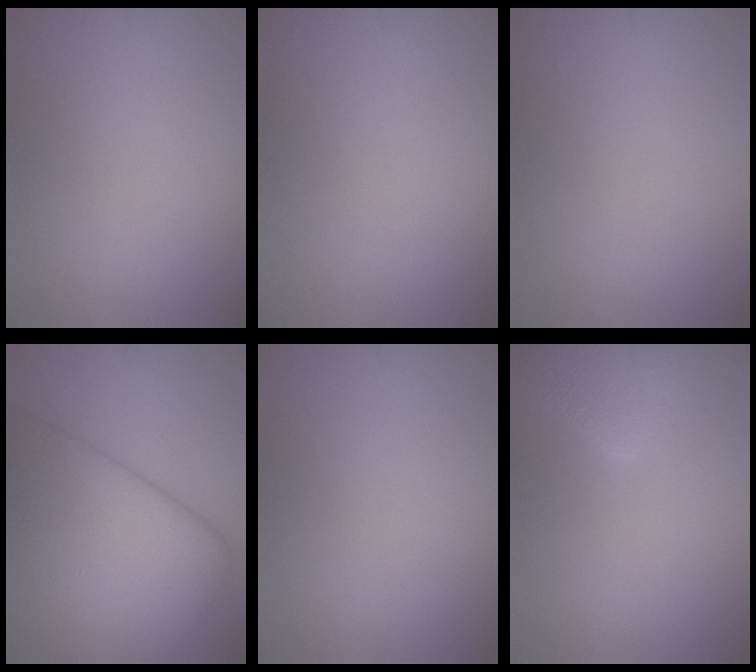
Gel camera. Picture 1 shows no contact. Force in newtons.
{"total": 0.0}
{"total": 0.0}
{"total": 13.0, "press": 13.0, "slide": 0.5}
{"total": 0.0}
{"total": 3.7, "press": 3.7, "slide": 0.3}